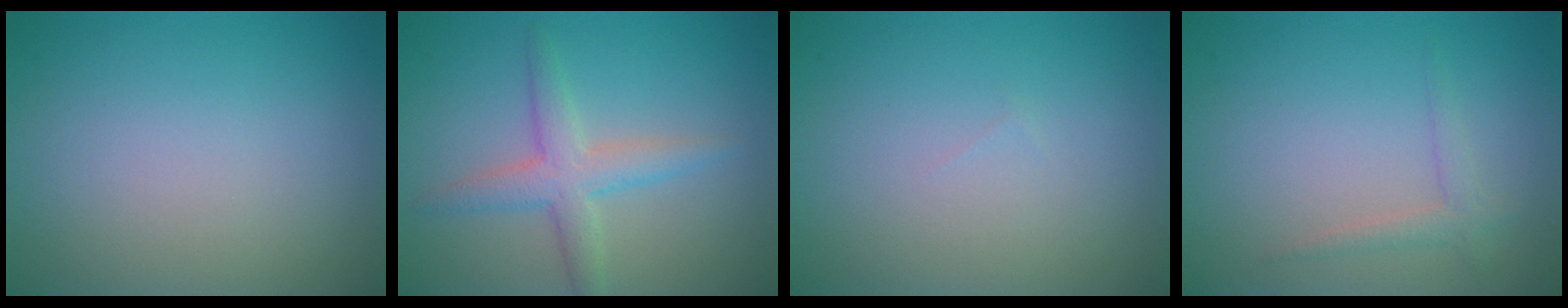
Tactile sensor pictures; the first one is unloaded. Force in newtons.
{"total": 3.3, "press": 3.3, "slide": 0.0}
{"total": 0.0}
{"total": 1.4, "press": 1.4, "slide": 0.1}